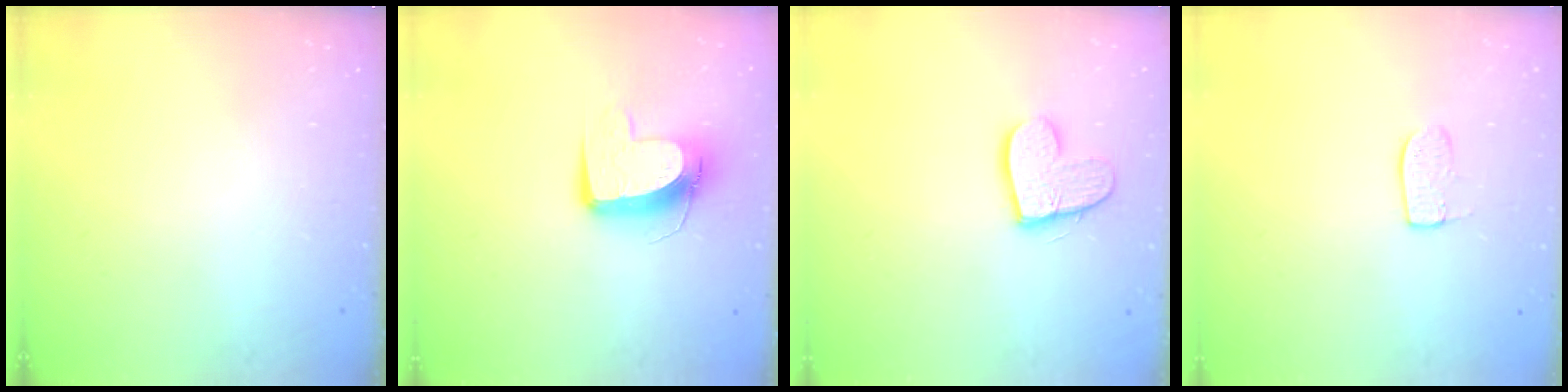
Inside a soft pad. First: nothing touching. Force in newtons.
{"total": 10.6, "press": 10.6, "slide": 0.6}
{"total": 12.0, "press": 11.9, "slide": 0.9}
{"total": 6.3, "press": 6.3, "slide": 0.1}